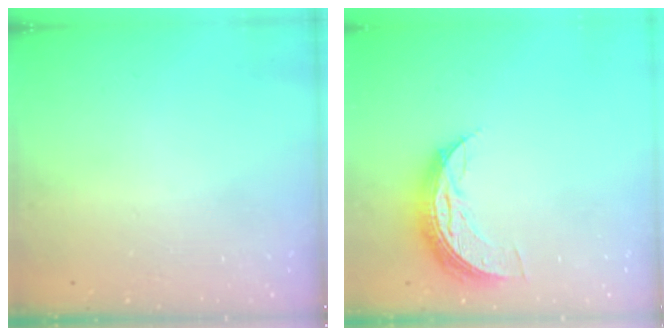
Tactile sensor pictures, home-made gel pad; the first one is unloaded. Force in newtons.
{"total": 8.3, "press": 8.3, "slide": 0.5}